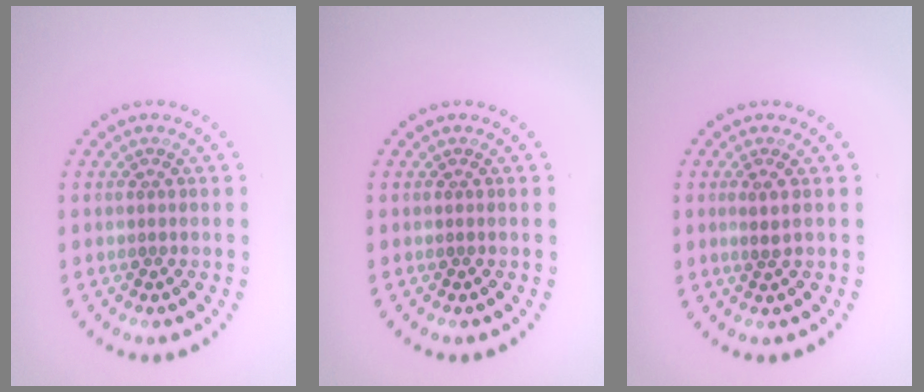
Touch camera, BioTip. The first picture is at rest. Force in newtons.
{"total": 0.0}
{"total": 1.1, "press": 0.7, "slide": 0.9}